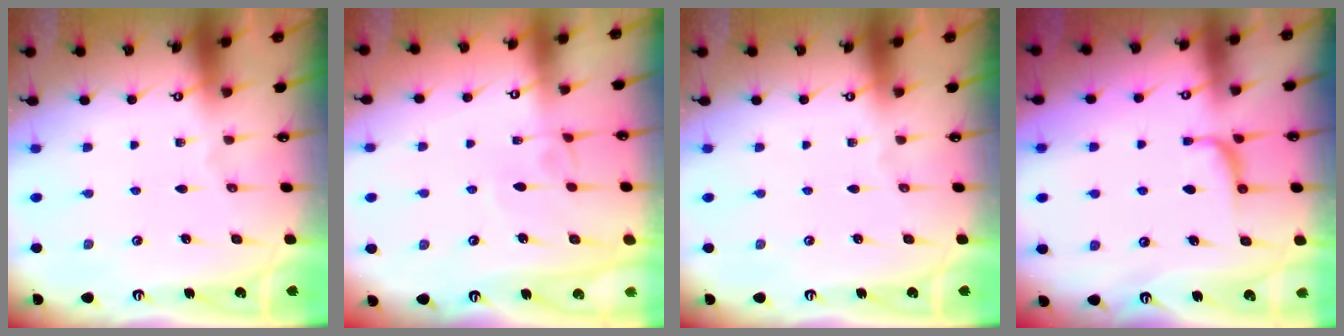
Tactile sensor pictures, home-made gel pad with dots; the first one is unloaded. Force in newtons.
{"total": 1.3, "press": 1.3, "slide": 0.5}
{"total": 0.0}
{"total": 1.0, "press": 0.8, "slide": 0.7}